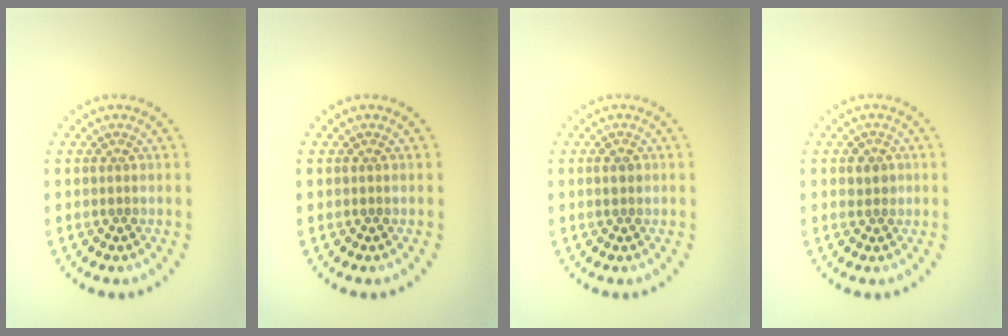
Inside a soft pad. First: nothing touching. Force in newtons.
{"total": 0.0}
{"total": 1.1, "press": 1.1, "slide": 0.1}
{"total": 1.5, "press": 1.3, "slide": 0.8}